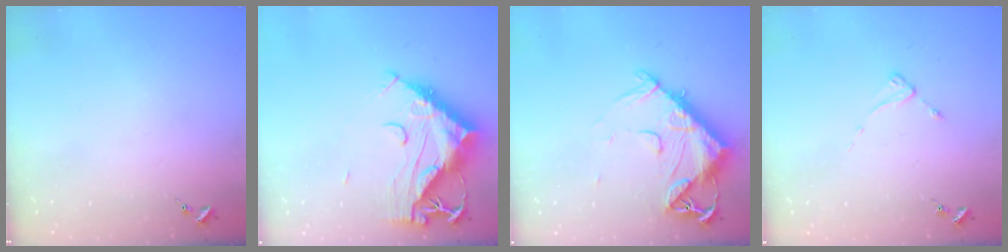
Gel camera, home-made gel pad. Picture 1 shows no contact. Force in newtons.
{"total": 17.4, "press": 17.3, "slide": 1.6}
{"total": 13.6, "press": 13.5, "slide": 1.4}
{"total": 2.4, "press": 2.4, "slide": 0.3}